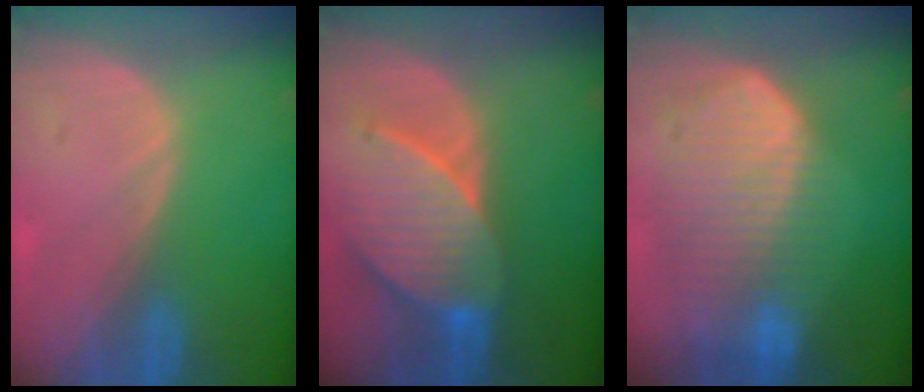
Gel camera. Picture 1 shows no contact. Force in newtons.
{"total": 8.9, "press": 8.7, "slide": 2.0}
{"total": 10.4, "press": 9.0, "slide": 5.1}